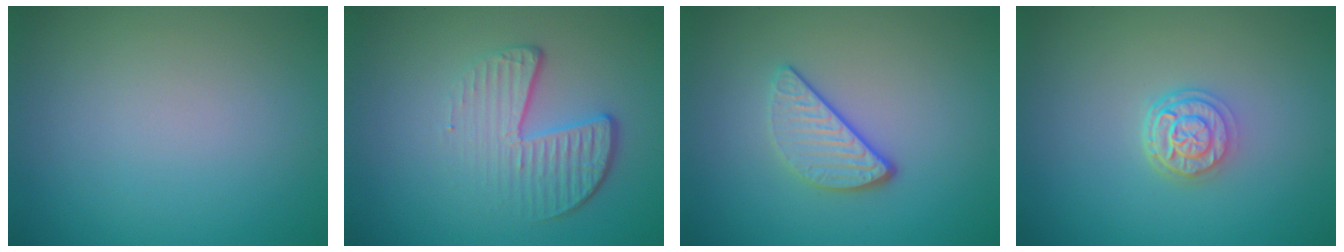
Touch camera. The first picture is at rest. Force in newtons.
{"total": 4.4, "press": 2.9, "slide": 3.3}
{"total": 3.2, "press": 2.5, "slide": 1.9}
{"total": 3.1, "press": 2.5, "slide": 1.9}